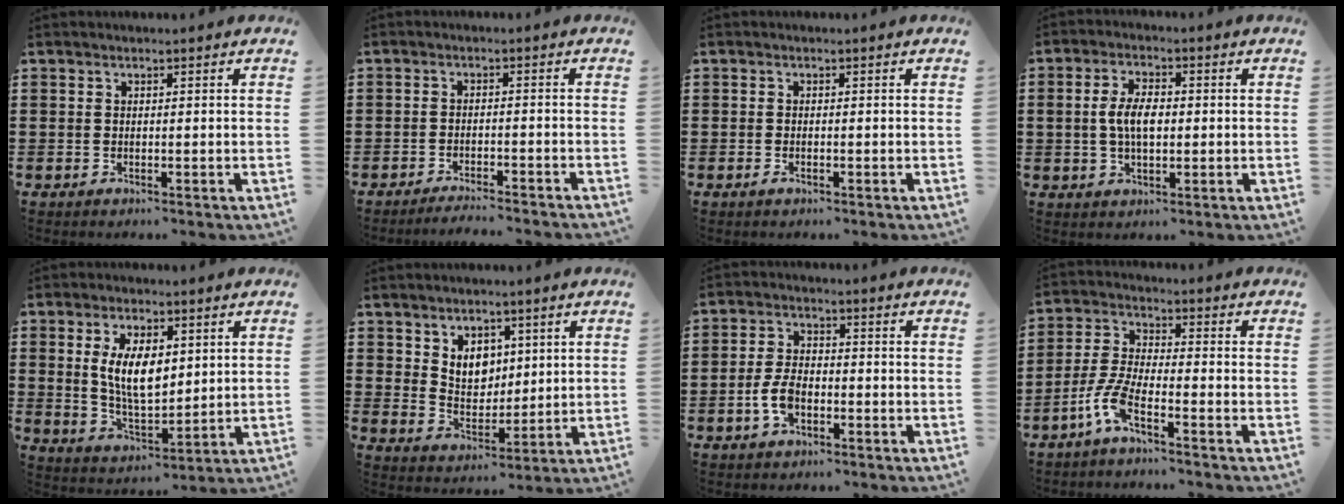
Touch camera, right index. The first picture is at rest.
{"total": 2.5, "force": [-2.5, -0.3, 0.3], "torque": [-0.007, 0.000, -0.051]}
{"total": 0.6, "force": [-0.2, 0.3, 0.5], "torque": [-0.010, -0.004, -0.002]}
{"total": 5.5, "force": [0.0, 2.8, 4.8], "torque": [-0.099, 0.001, -0.007]}
{"total": 8.4, "force": [2.0, 4.2, 7.0], "torque": [-0.134, 0.009, 0.034]}
{"total": 5.5, "force": [2.8, 4.2, 2.2], "torque": [-0.046, -0.001, 0.048]}
{"total": 5.0, "force": [-1.6, 2.8, 3.9], "torque": [-0.095, -0.001, -0.035]}
{"total": 5.9, "force": [-3.9, 0.8, 4.4], "torque": [-0.123, -0.018, -0.081]}